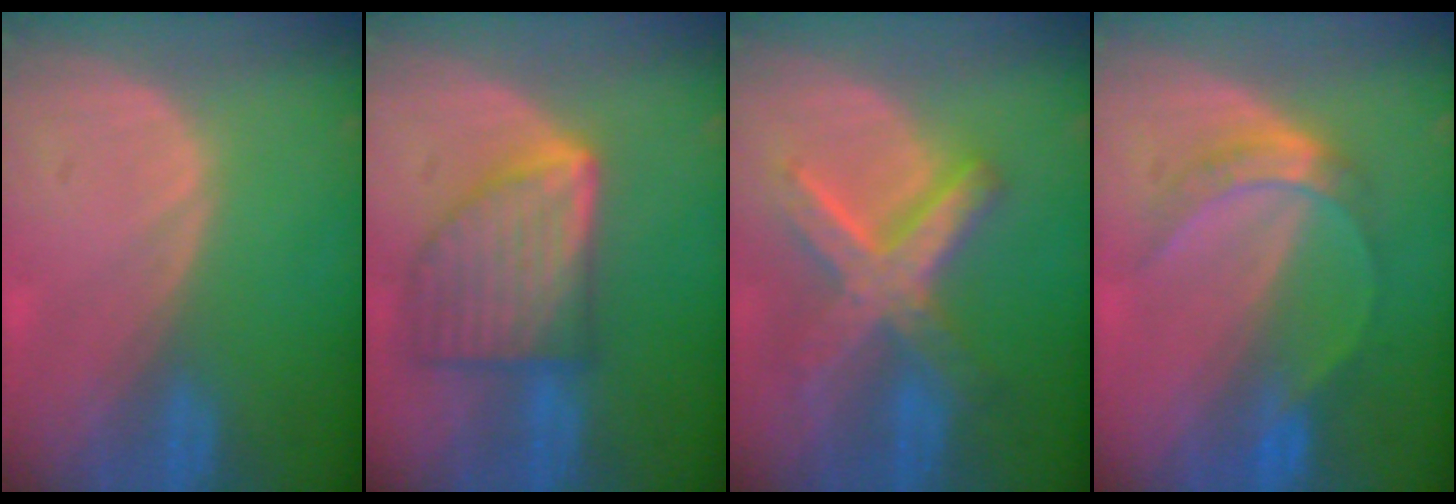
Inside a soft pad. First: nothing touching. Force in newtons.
{"total": 9.1, "press": 9.1, "slide": 0.4}
{"total": 8.8, "press": 8.8, "slide": 0.7}
{"total": 5.0, "press": 4.8, "slide": 1.5}